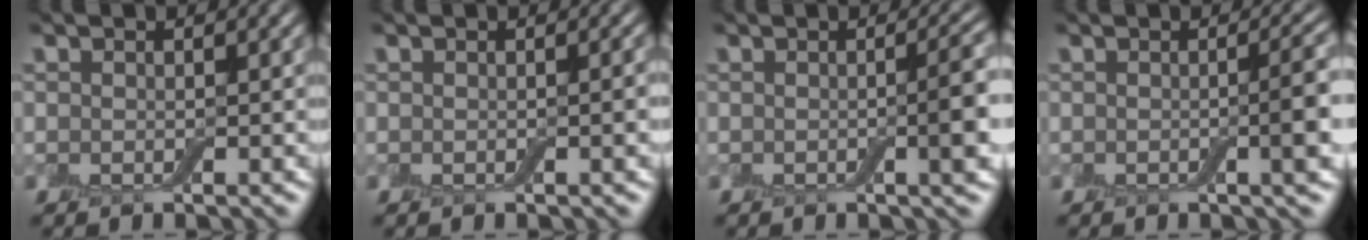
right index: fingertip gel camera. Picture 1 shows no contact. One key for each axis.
{"total": 0.9, "fx": -0.1, "fy": 0.1, "fz": 0.9, "tx": -0.011, "ty": 0.001, "tz": 0.000}
{"total": 3.4, "fx": -0.2, "fy": 0.7, "fz": 3.3, "tx": -0.039, "ty": 0.005, "tz": -0.007}
{"total": 3.3, "fx": -0.3, "fy": 0.7, "fz": 3.2, "tx": -0.038, "ty": 0.005, "tz": -0.008}